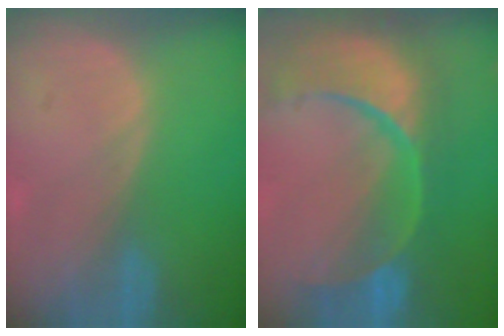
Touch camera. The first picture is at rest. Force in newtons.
{"total": 13.9, "press": 11.0, "slide": 8.4}